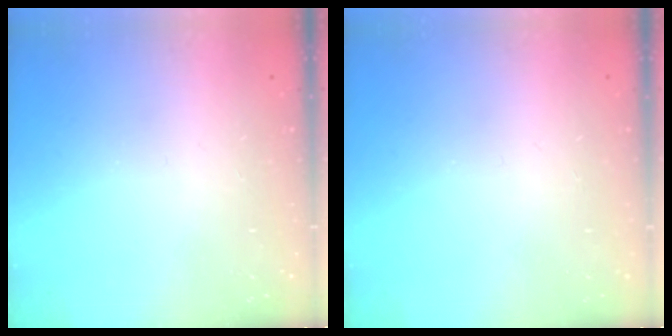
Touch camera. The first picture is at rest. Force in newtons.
{"total": 0.0}